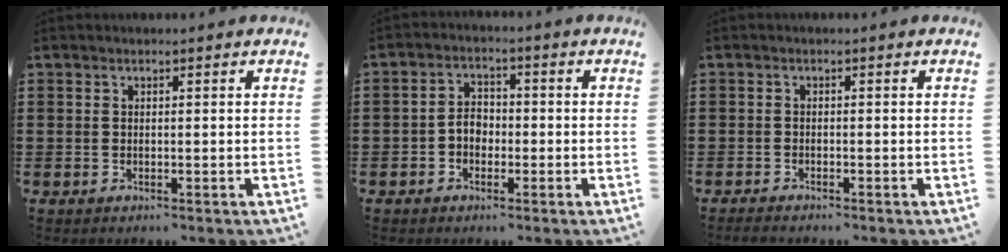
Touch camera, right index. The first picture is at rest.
{"total": 3.1, "force": [-1.2, 2.2, 1.8], "torque": [-0.046, 0.005, -0.027]}
{"total": 1.1, "force": [-1.1, 0.1, 0.0], "torque": [-0.003, 0.001, -0.023]}